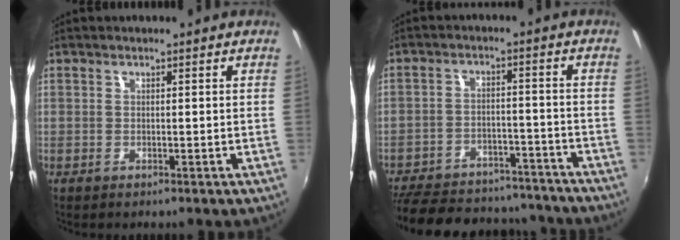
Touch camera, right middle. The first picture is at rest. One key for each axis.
{"total": 25.4, "fx": -21.4, "fy": 9.9, "fz": 9.4, "tx": -0.214, "ty": 0.021, "tz": -0.278}